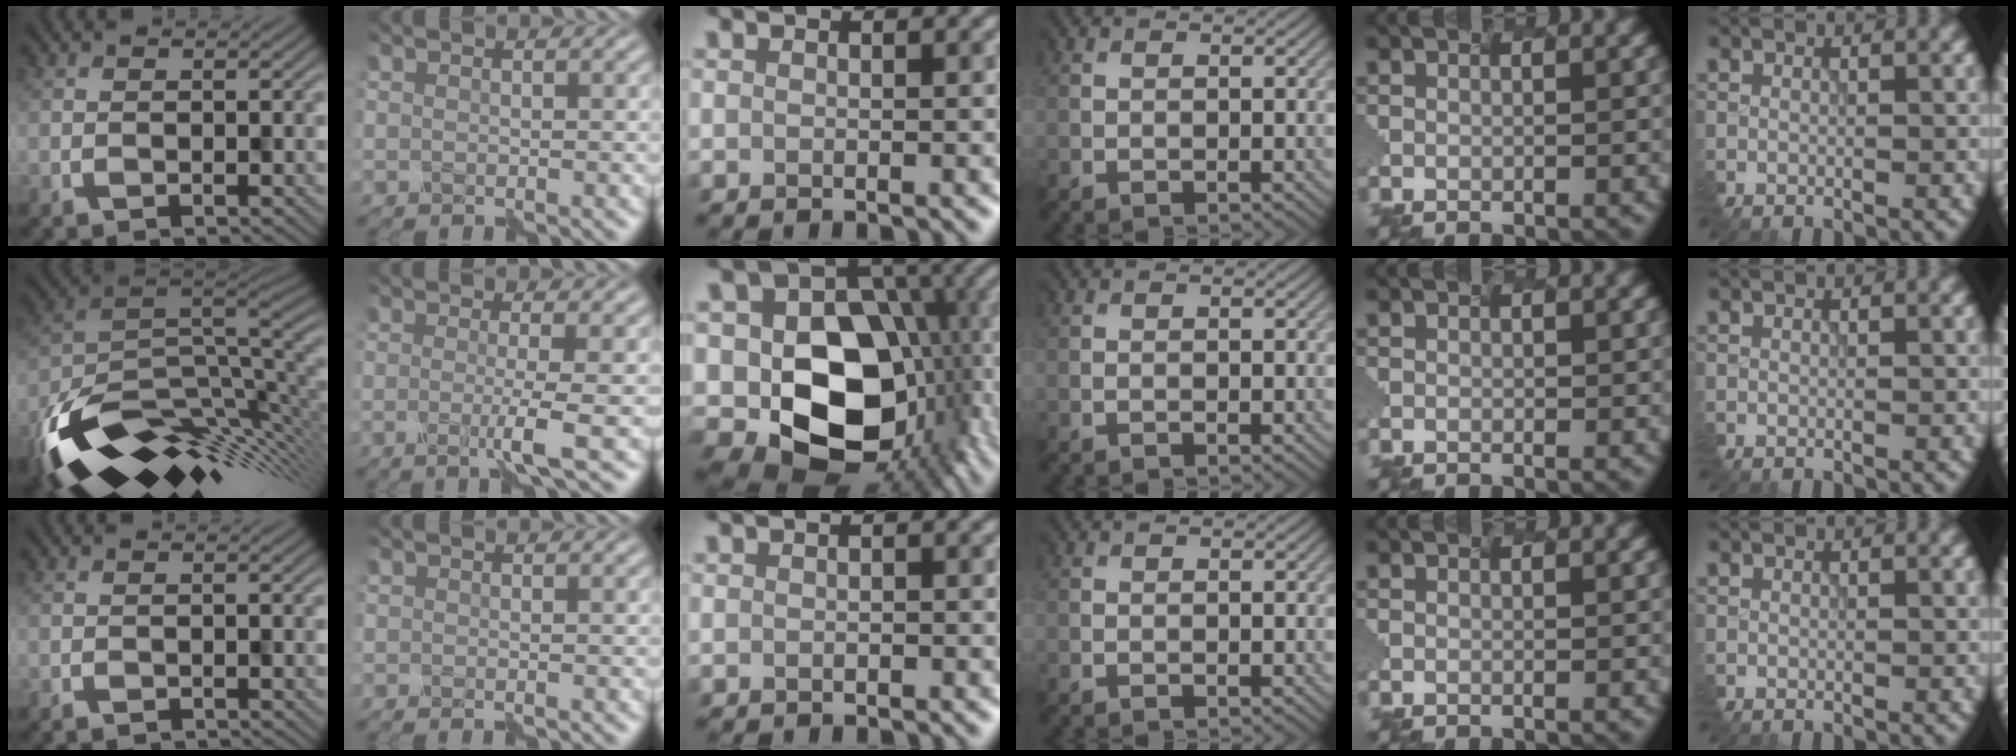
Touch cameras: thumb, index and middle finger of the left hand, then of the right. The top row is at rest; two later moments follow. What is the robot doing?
{"motion": "assemble", "object": "markers"}